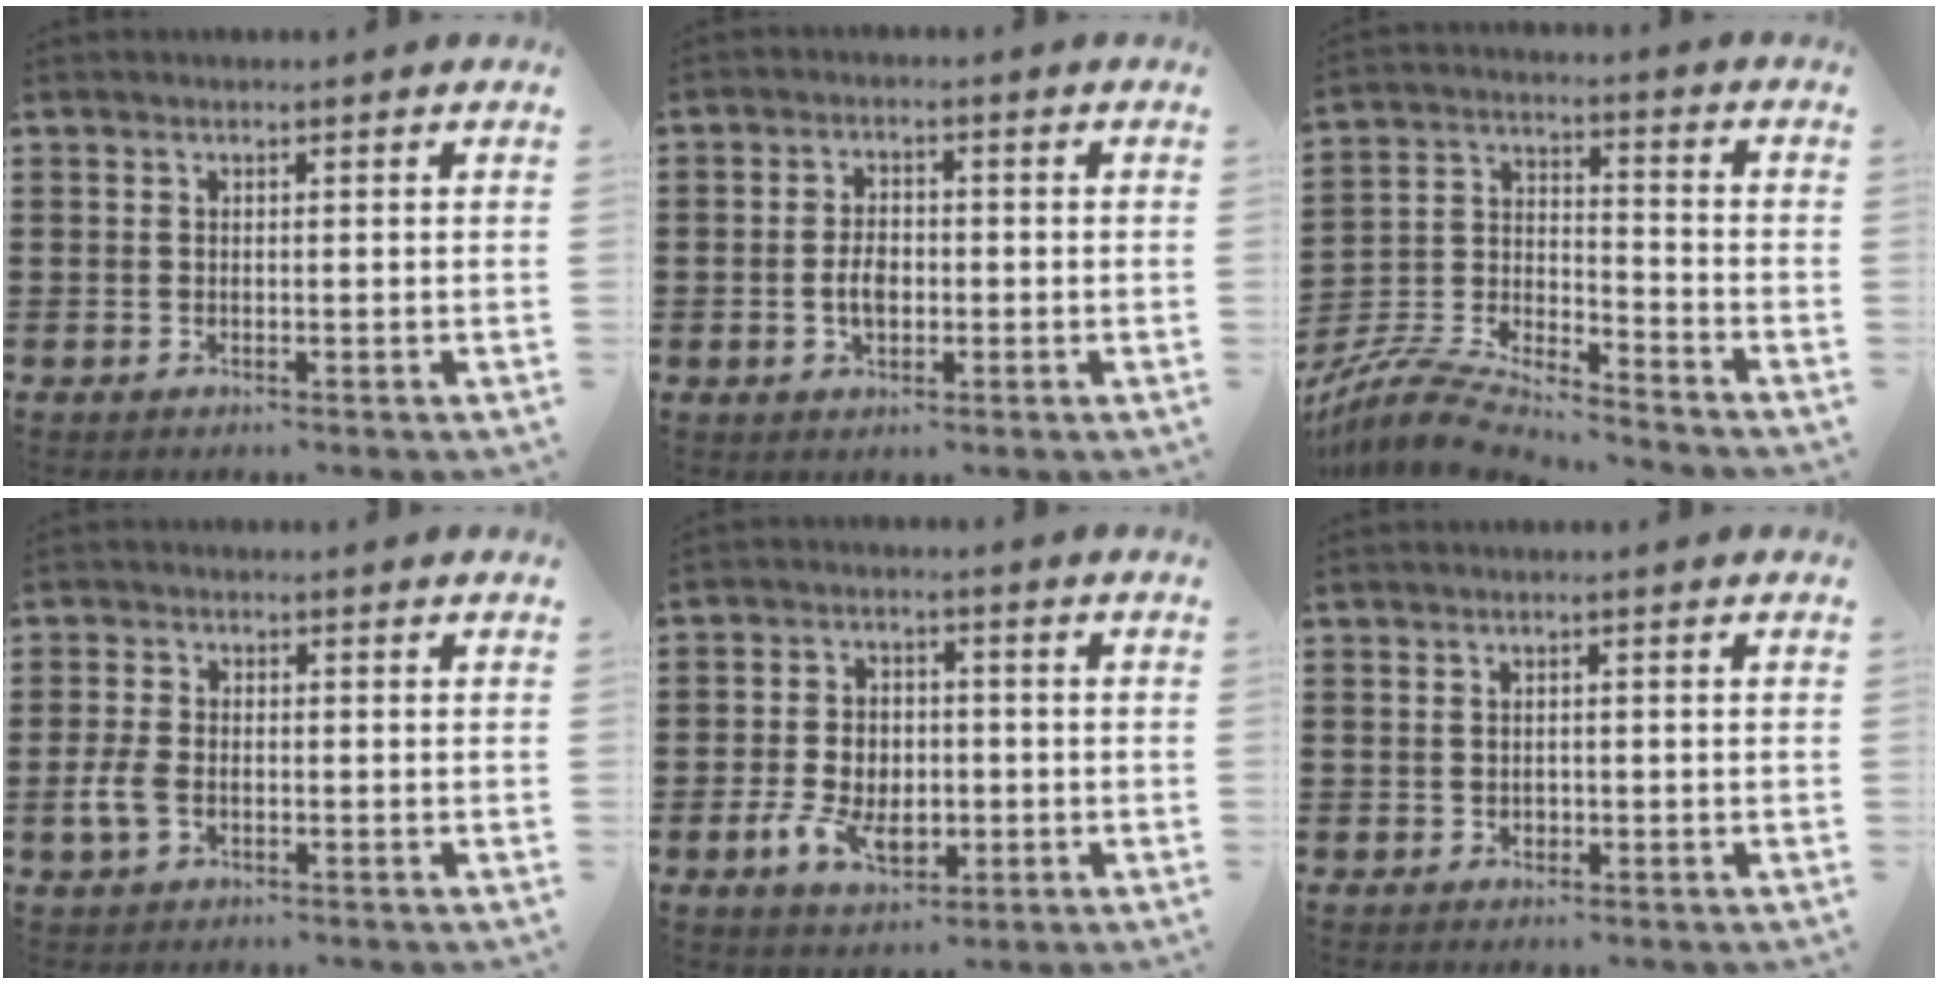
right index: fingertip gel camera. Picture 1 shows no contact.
{"total": 3.8, "force": [-0.6, 2.3, 3.0], "torque": [-0.057, -0.001, -0.015]}
{"total": 7.9, "force": [-7.6, 1.0, 2.2], "torque": [-0.064, -0.005, -0.156]}
{"total": 3.6, "force": [-1.0, 2.2, 2.7], "torque": [-0.077, -0.009, -0.026]}
{"total": 7.1, "force": [-2.0, 4.8, 4.7], "torque": [-0.105, 0.008, -0.038]}
{"total": 0.8, "force": [0.0, 0.8, 0.3], "torque": [-0.008, 0.004, 0.000]}